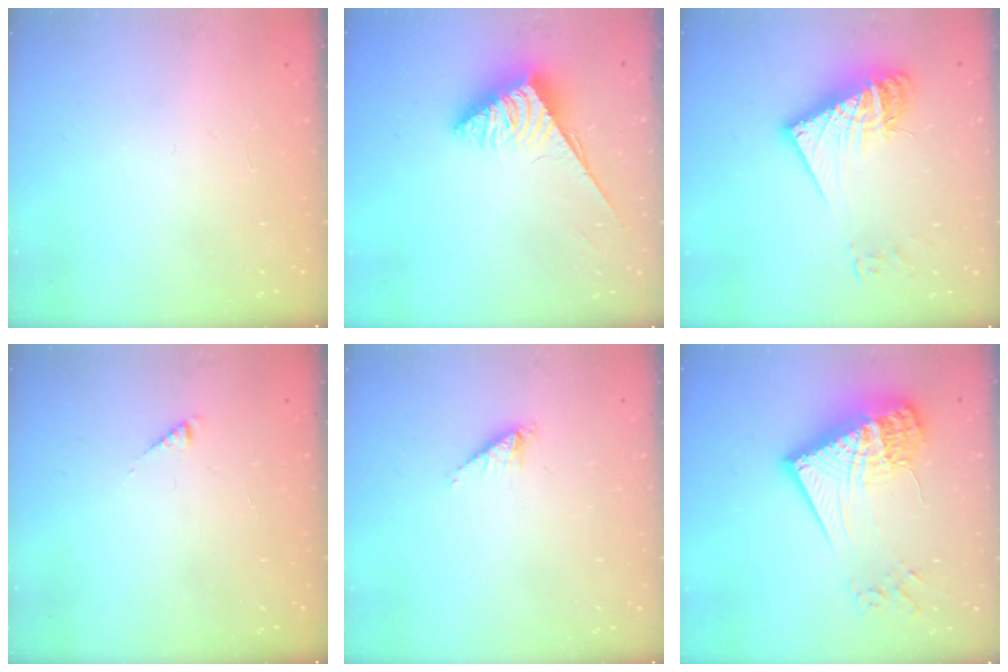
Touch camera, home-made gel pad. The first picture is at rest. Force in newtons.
{"total": 3.9, "press": 3.9, "slide": 0.6}
{"total": 16.1, "press": 16.0, "slide": 1.7}
{"total": 2.7, "press": 2.6, "slide": 0.4}
{"total": 2.2, "press": 2.2, "slide": 0.3}
{"total": 23.4, "press": 23.3, "slide": 2.5}